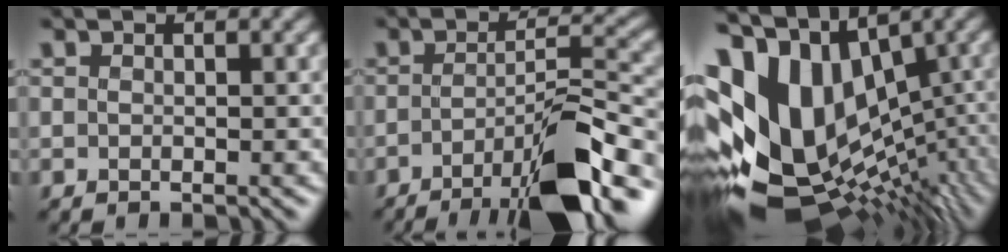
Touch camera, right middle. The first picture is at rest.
{"total": 9.4, "force": [-5.3, 1.7, 7.6], "torque": [-0.108, 0.016, -0.083]}
{"total": 15.5, "force": [2.1, 9.6, 12.0], "torque": [-0.240, 0.000, 0.071]}